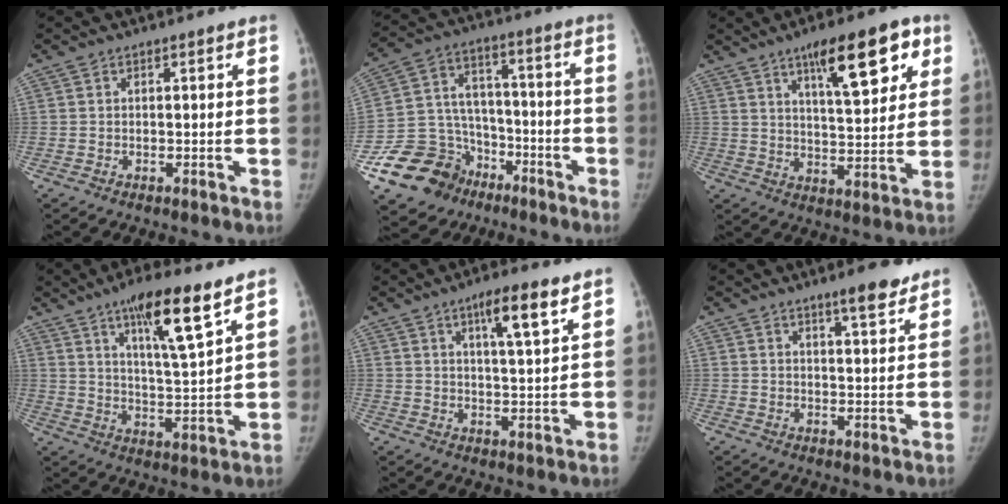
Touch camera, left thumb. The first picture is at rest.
{"total": 16.6, "force": [-9.1, 13.2, 4.3], "torque": [-0.056, 0.094, -0.144]}
{"total": 15.2, "force": [7.8, 4.9, 12.0], "torque": [-0.148, -0.026, 0.118]}
{"total": 13.8, "force": [8.4, 2.2, 10.8], "torque": [-0.170, -0.046, 0.140]}
{"total": 8.3, "force": [4.7, 1.2, 6.7], "torque": [-0.106, -0.025, 0.076]}
{"total": 6.3, "force": [4.6, 1.2, 4.1], "torque": [-0.048, -0.029, 0.064]}